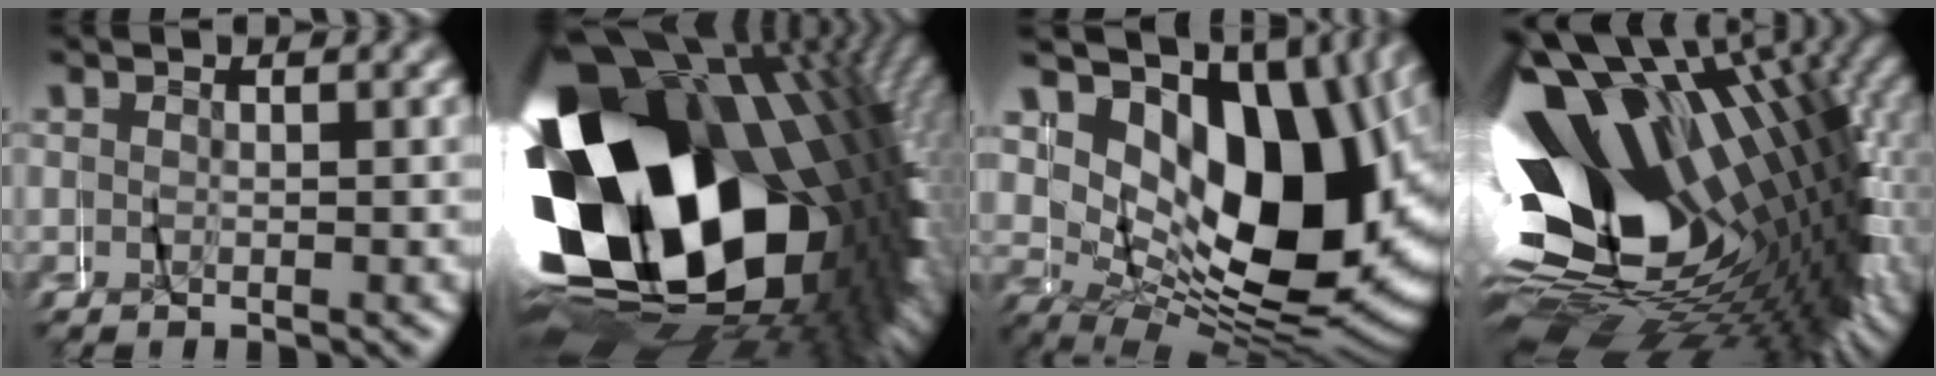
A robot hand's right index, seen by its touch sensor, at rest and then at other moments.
{"total": 47.9, "force": [-5.4, 28.2, 38.3], "torque": [-0.531, -0.048, -0.060]}
{"total": 20.6, "force": [2.9, 13.3, 15.6], "torque": [-0.245, 0.002, 0.038]}
{"total": 38.6, "force": [-7.2, 24.2, 29.1], "torque": [-0.421, -0.058, -0.092]}